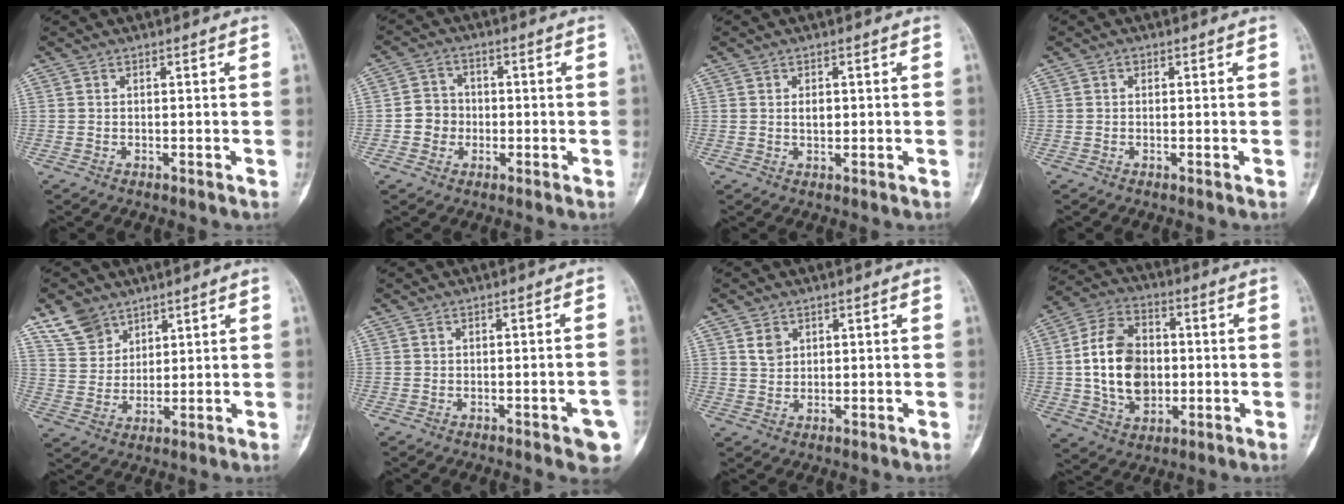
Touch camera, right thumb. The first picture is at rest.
{"total": 5.2, "force": [-0.9, 4.8, 1.7], "torque": [-0.002, 0.013, -0.023]}
{"total": 2.1, "force": [0.3, 1.3, 1.6], "torque": [-0.016, -0.001, 0.005]}
{"total": 0.7, "force": [0.1, 0.6, 0.2], "torque": [0.005, 0.003, 0.000]}
{"total": 7.8, "force": [5.6, 5.0, 2.0], "torque": [-0.022, -0.025, 0.120]}
{"total": 5.4, "force": [-2.4, 1.3, 4.7], "torque": [-0.048, 0.009, -0.026]}
{"total": 3.1, "force": [1.5, 2.3, 1.4], "torque": [-0.013, -0.008, 0.031]}
{"total": 15.4, "force": [-0.2, 10.9, 10.9], "torque": [-0.174, 0.014, -0.001]}